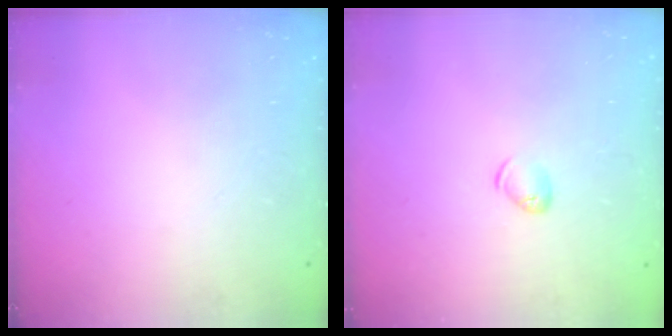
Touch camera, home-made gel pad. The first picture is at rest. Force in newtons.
{"total": 4.8, "press": 4.7, "slide": 0.8}